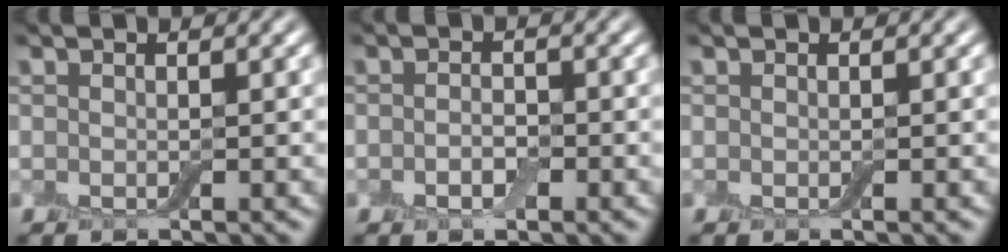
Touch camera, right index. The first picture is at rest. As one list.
[{"total": 1.5, "force": [-0.6, 0.8, 1.1], "torque": [-0.020, 0.000, -0.012]}, {"total": 0.0}]